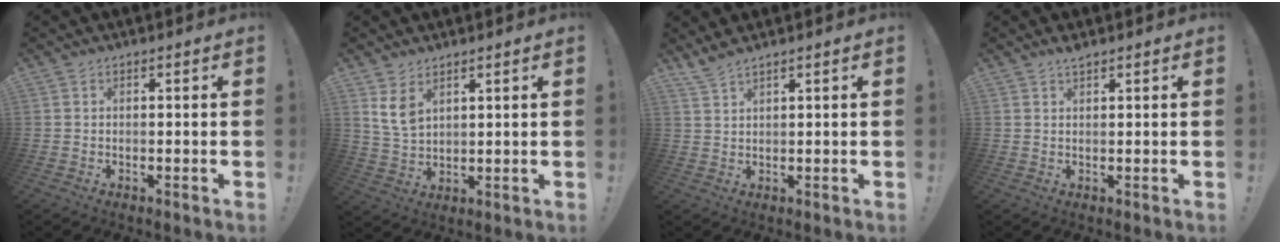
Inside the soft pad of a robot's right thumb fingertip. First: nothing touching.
{"total": 6.5, "force": [3.9, 3.7, 3.6], "torque": [-0.064, -0.022, 0.072]}
{"total": 3.0, "force": [2.6, -0.1, 1.5], "torque": [-0.036, -0.012, 0.047]}
{"total": 1.8, "force": [1.6, 0.0, 1.0], "torque": [-0.012, -0.009, 0.026]}